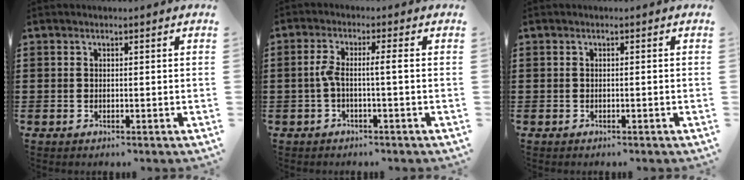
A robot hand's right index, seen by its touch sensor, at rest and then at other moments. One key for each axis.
{"total": 3.4, "fx": -0.6, "fy": 0.1, "fz": 3.3, "tx": -0.078, "ty": -0.006, "tz": -0.019}
{"total": 0.0}